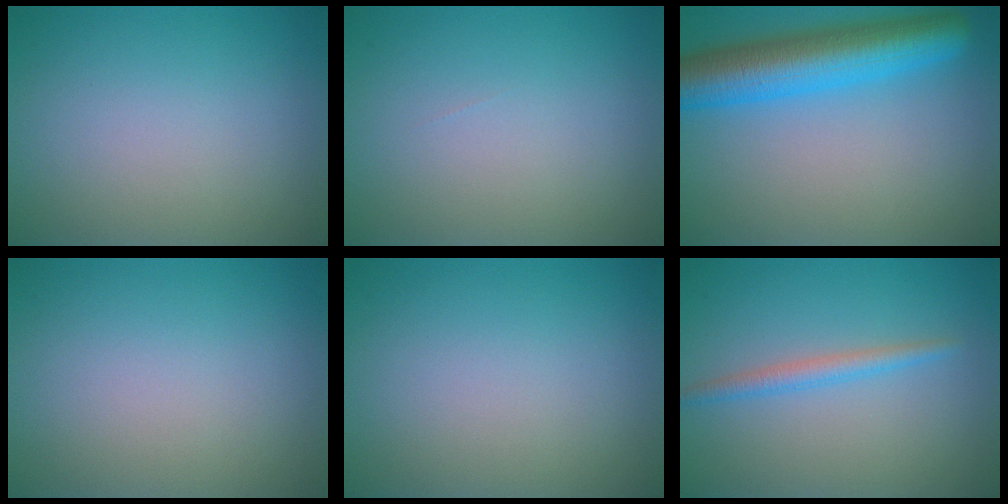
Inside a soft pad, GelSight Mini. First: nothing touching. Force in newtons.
{"total": 0.0}
{"total": 8.2, "press": 8.2, "slide": 0.3}
{"total": 0.0}
{"total": 0.0}
{"total": 1.8, "press": 1.8, "slide": 0.1}